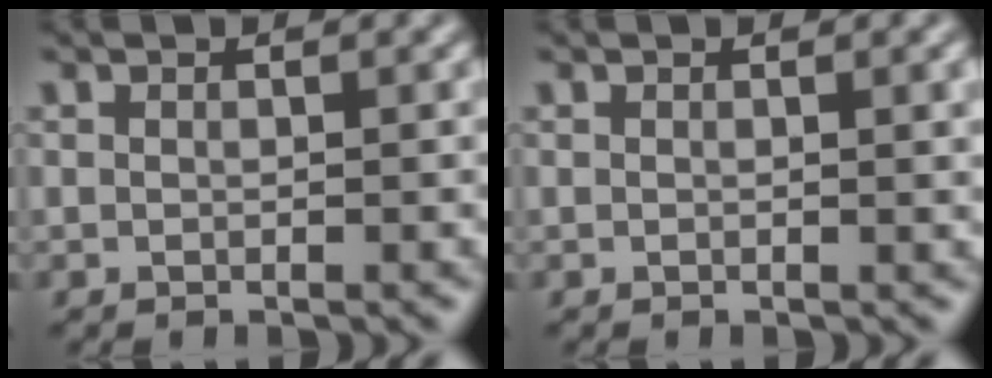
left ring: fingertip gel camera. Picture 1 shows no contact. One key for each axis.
{"total": 1.1, "fx": 0.2, "fy": 0.2, "fz": 1.0, "tx": -0.013, "ty": 0.000, "tz": 0.001}